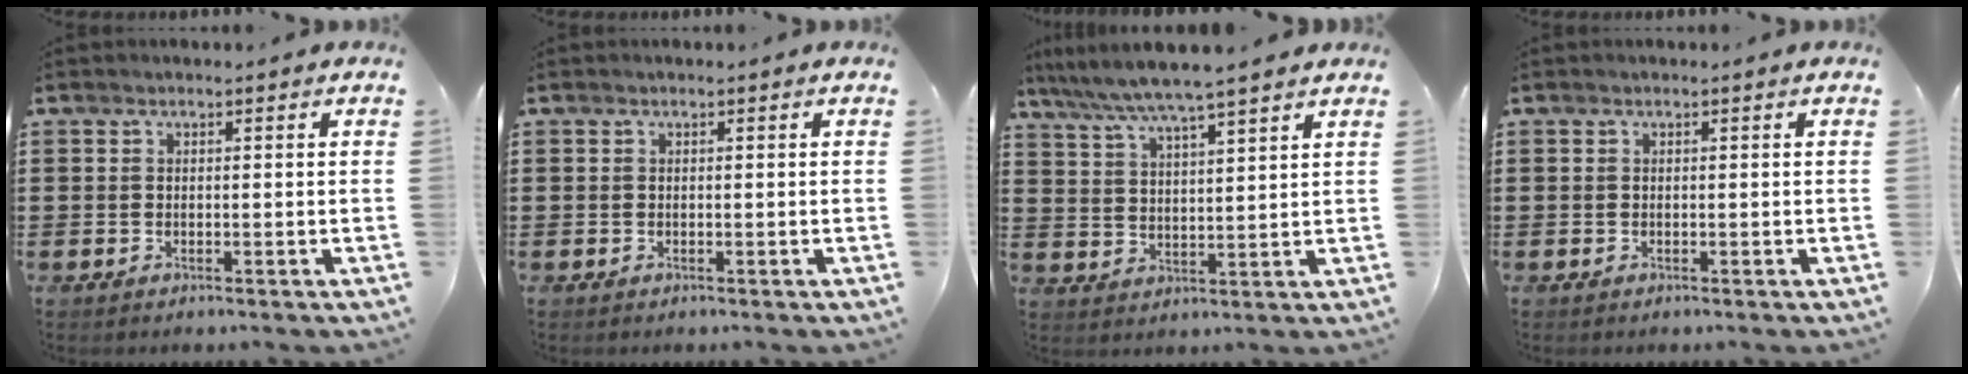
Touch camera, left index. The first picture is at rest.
{"total": 0.0}
{"total": 5.8, "force": [5.2, -0.5, 2.6], "torque": [-0.069, -0.025, 0.090]}
{"total": 0.0}